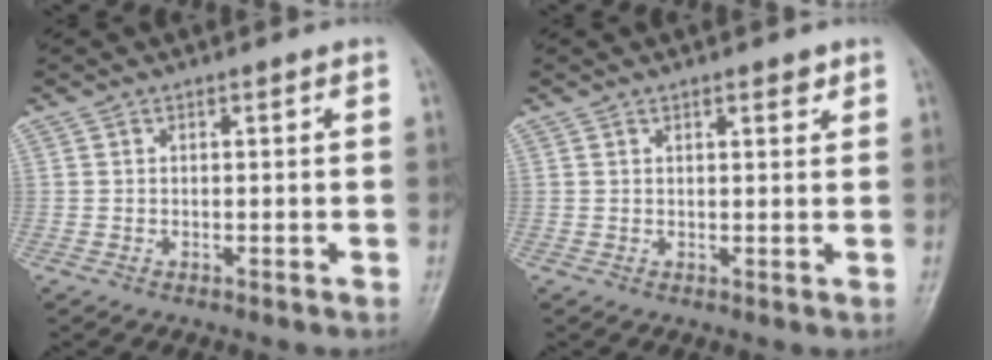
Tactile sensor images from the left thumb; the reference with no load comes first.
{"total": 2.1, "force": [1.3, 0.7, 1.4], "torque": [-0.013, -0.006, 0.018]}